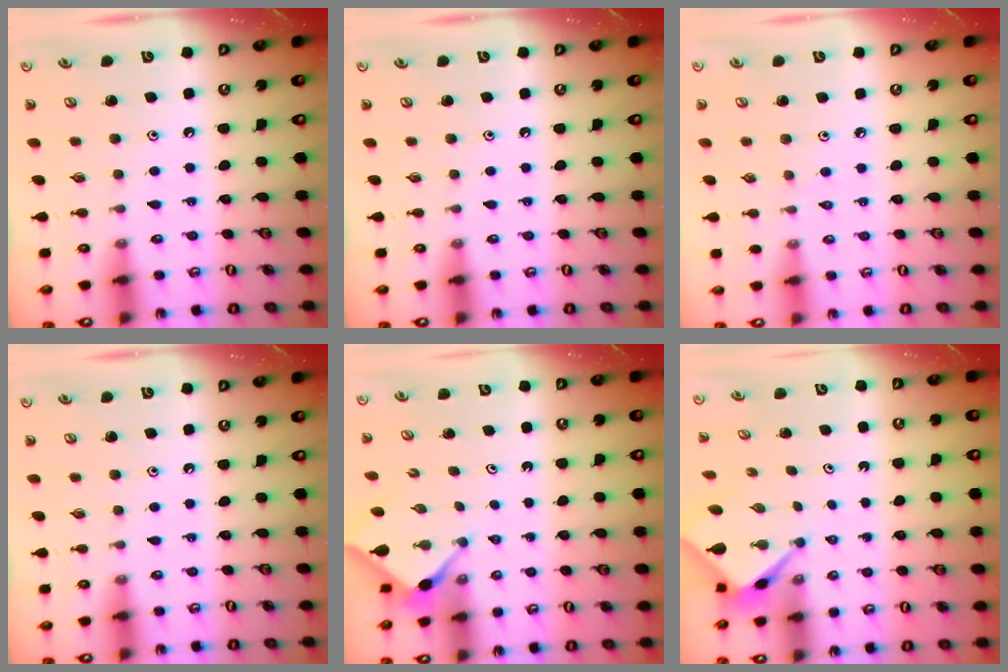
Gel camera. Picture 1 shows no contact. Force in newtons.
{"total": 0.0}
{"total": 2.9, "press": 2.8, "slide": 0.6}
{"total": 0.0}
{"total": 2.9, "press": 2.9, "slide": 0.4}
{"total": 2.6, "press": 2.6, "slide": 0.2}